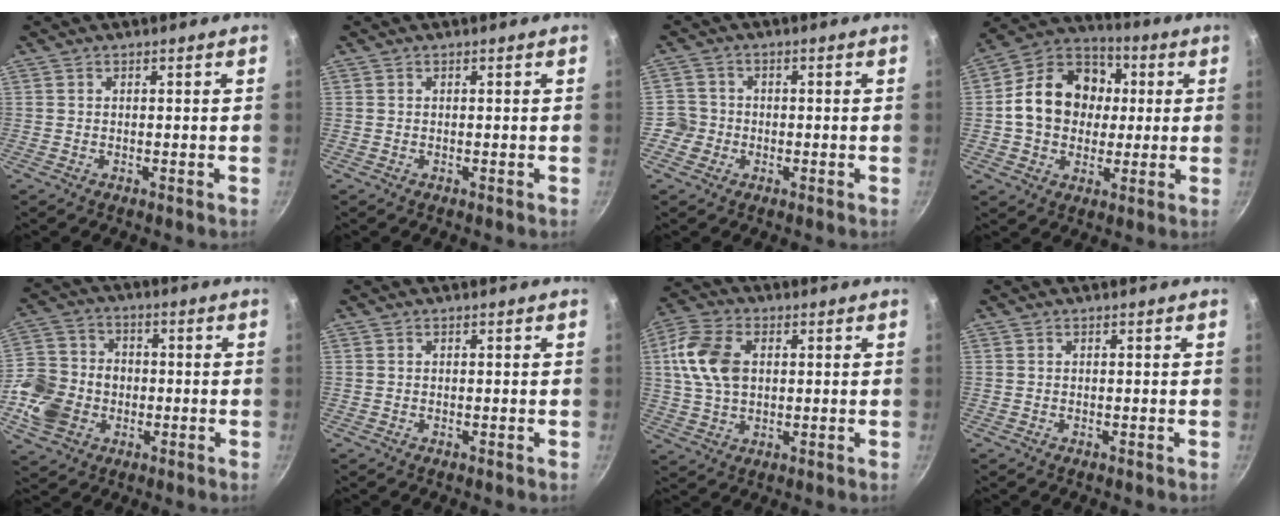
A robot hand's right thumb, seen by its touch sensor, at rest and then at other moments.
{"total": 0.0}
{"total": 3.8, "force": [-1.3, 3.6, 0.5], "torque": [0.020, 0.017, -0.029]}
{"total": 17.0, "force": [1.5, 13.7, 9.9], "torque": [-0.136, 0.026, 0.014]}
{"total": 13.7, "force": [-2.7, 11.4, 7.2], "torque": [-0.128, 0.026, -0.056]}
{"total": 0.0}
{"total": 11.4, "force": [2.0, 7.5, 8.3], "torque": [-0.154, 0.011, 0.030]}
{"total": 0.0}